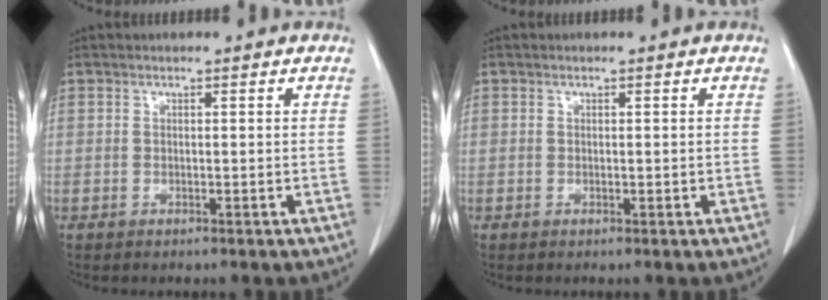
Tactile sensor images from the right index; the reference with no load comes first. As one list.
[{"total": 0.0}]